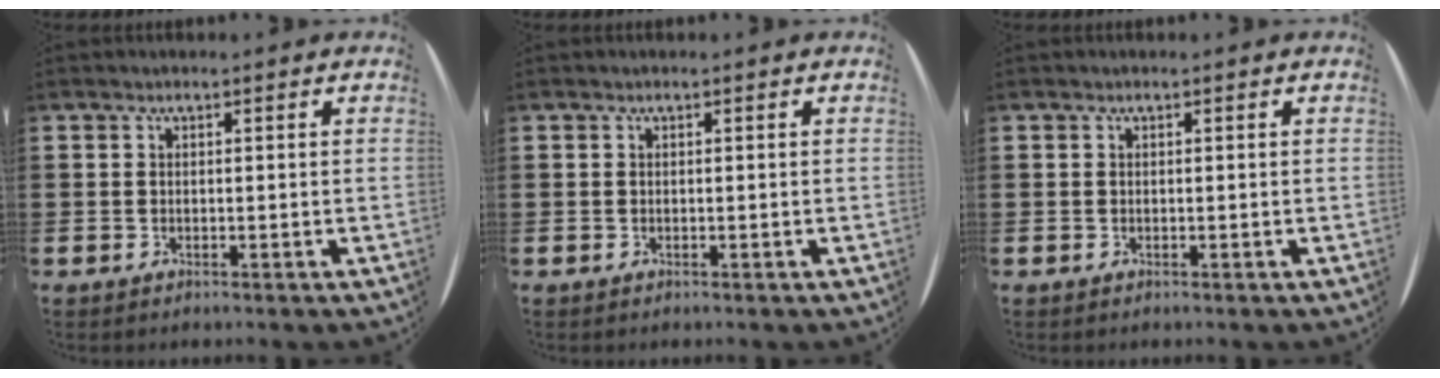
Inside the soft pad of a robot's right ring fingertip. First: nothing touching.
{"total": 0.0}
{"total": 0.0}